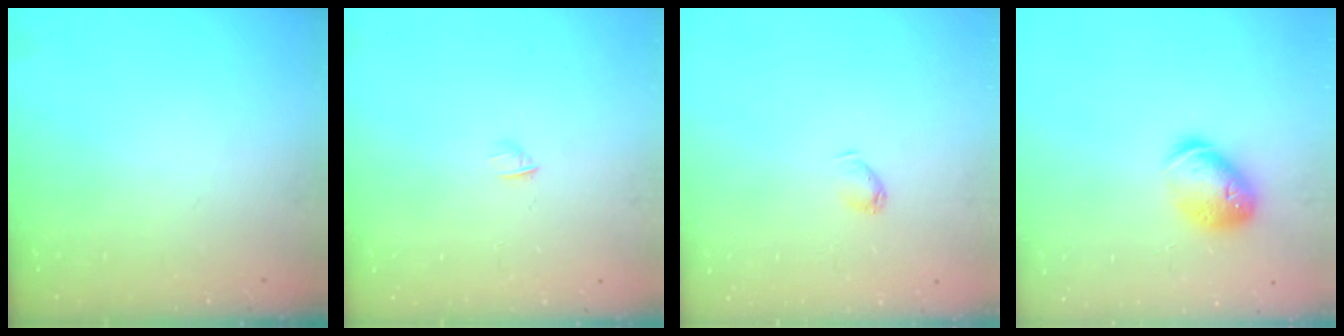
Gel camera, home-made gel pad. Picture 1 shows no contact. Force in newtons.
{"total": 1.9, "press": 1.8, "slide": 0.5}
{"total": 2.5, "press": 2.5, "slide": 0.5}
{"total": 12.7, "press": 12.6, "slide": 1.9}